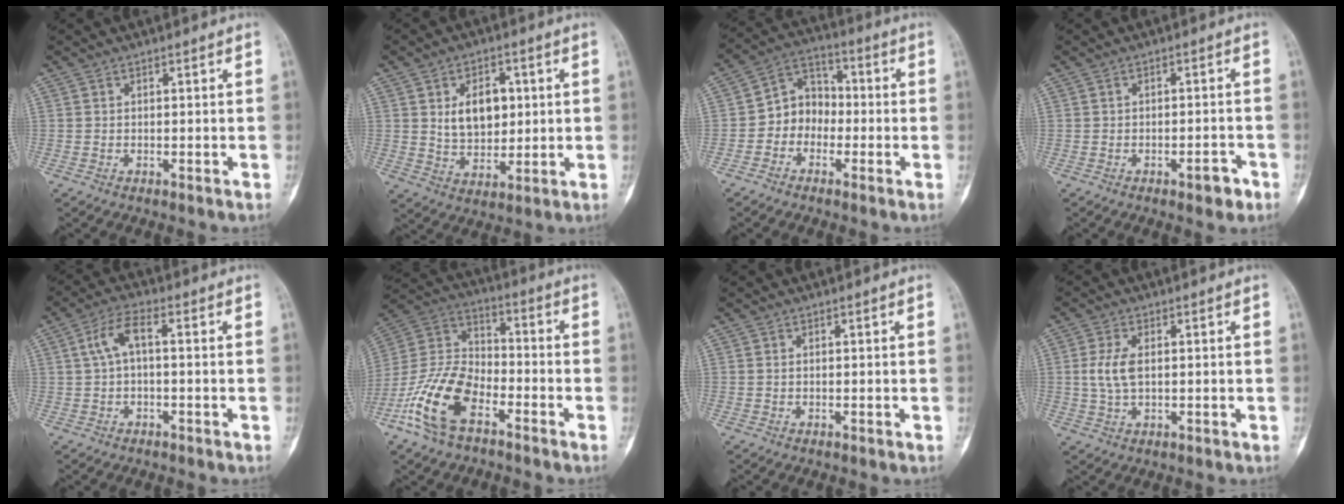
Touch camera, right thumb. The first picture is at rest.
{"total": 9.7, "force": [2.1, 6.4, 6.9], "torque": [-0.080, -0.012, 0.042]}
{"total": 7.8, "force": [-2.0, 6.6, 3.6], "torque": [-0.021, 0.040, -0.054]}
{"total": 3.5, "force": [-2.0, 1.4, 2.5], "torque": [-0.028, 0.013, -0.023]}
{"total": 1.9, "force": [0.5, 0.6, 1.7], "torque": [-0.043, 0.009, 0.012]}
{"total": 16.0, "force": [-8.1, 8.2, 11.0], "torque": [-0.227, 0.048, -0.166]}
{"total": 0.0}
{"total": 5.0, "force": [0.5, 2.5, 4.3], "torque": [-0.093, 0.003, 0.008]}